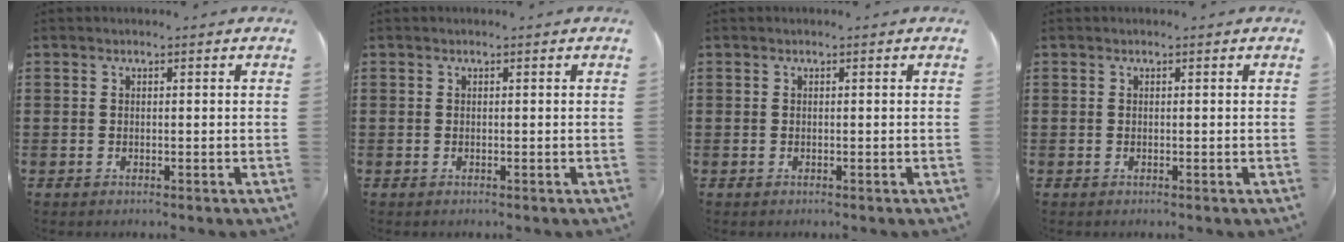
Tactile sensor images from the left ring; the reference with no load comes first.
{"total": 0.0}
{"total": 0.0}
{"total": 0.0}